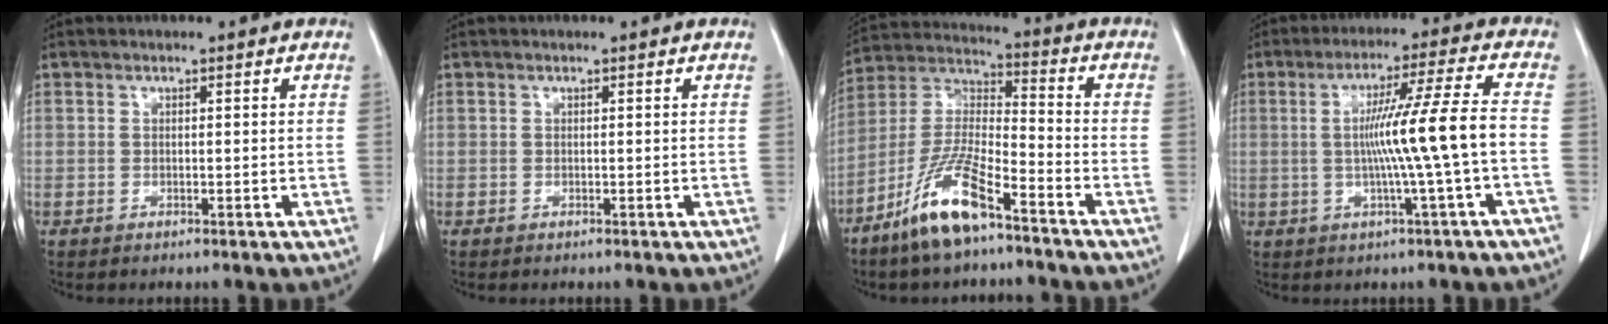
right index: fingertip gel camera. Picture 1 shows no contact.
{"total": 0.0}
{"total": 12.6, "force": [-8.3, 2.2, 9.2], "torque": [-0.198, -0.015, -0.162]}
{"total": 12.5, "force": [-1.5, -2.1, 12.2], "torque": [-0.203, 0.012, -0.019]}